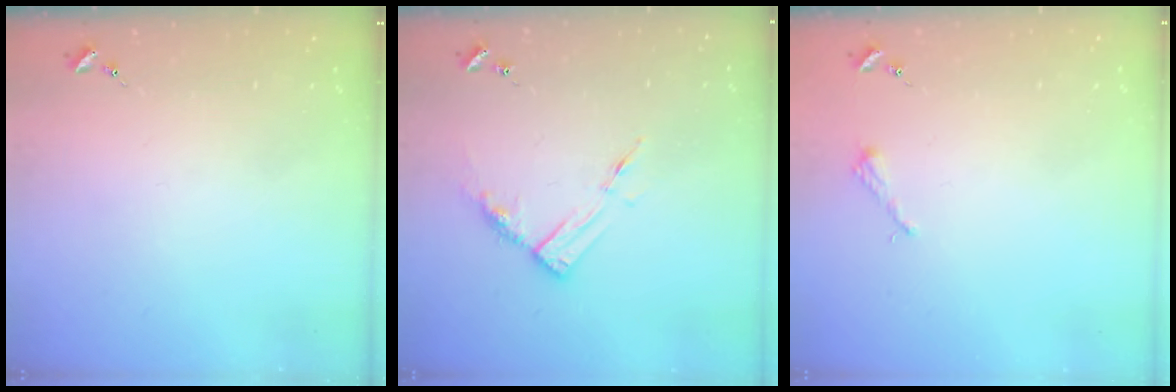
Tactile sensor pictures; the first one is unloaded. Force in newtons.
{"total": 8.8, "press": 8.8, "slide": 0.6}
{"total": 2.2, "press": 2.2, "slide": 0.3}